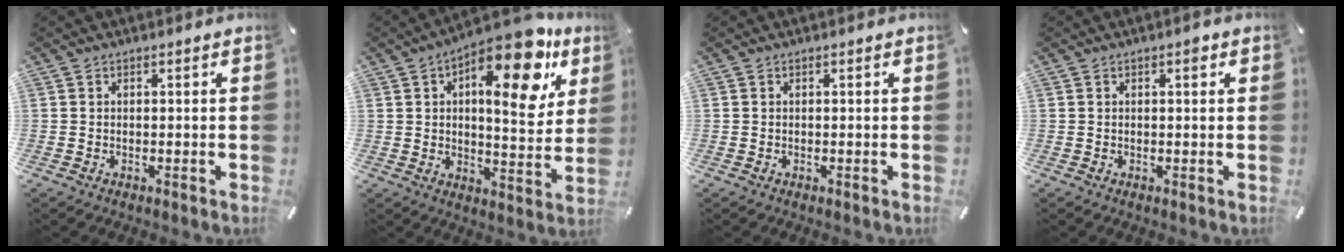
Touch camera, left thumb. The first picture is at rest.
{"total": 18.6, "force": [9.9, 7.7, 13.7], "torque": [-0.177, -0.066, 0.154]}
{"total": 0.0}
{"total": 1.3, "force": [0.5, 0.5, 1.1], "torque": [-0.007, -0.001, 0.003]}